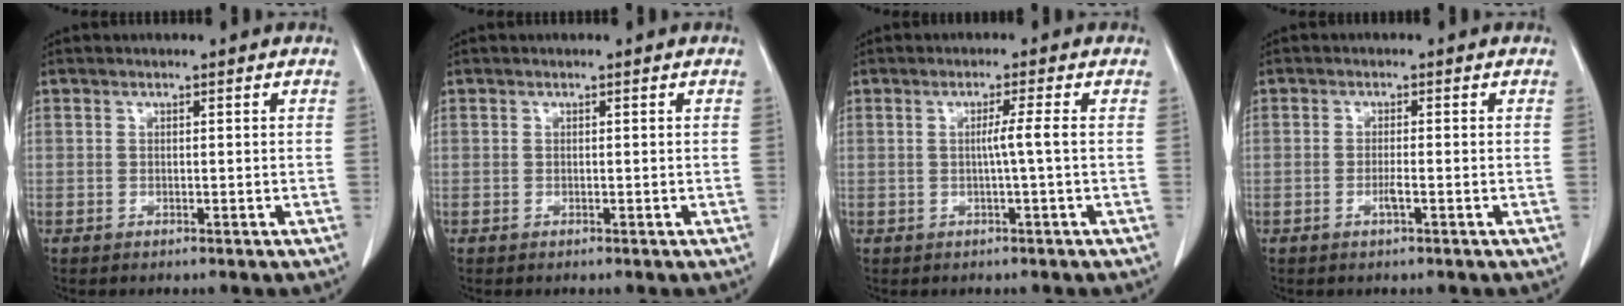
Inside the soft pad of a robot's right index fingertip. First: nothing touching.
{"total": 0.0}
{"total": 2.4, "force": [-0.2, -1.0, 2.2], "torque": [-0.037, -0.001, -0.002]}
{"total": 1.6, "force": [-0.7, 0.0, 1.5], "torque": [-0.030, 0.000, -0.012]}